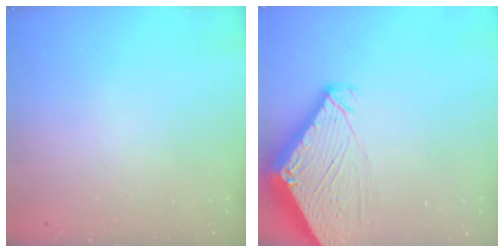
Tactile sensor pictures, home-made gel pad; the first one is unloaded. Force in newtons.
{"total": 4.2, "press": 4.2, "slide": 0.4}